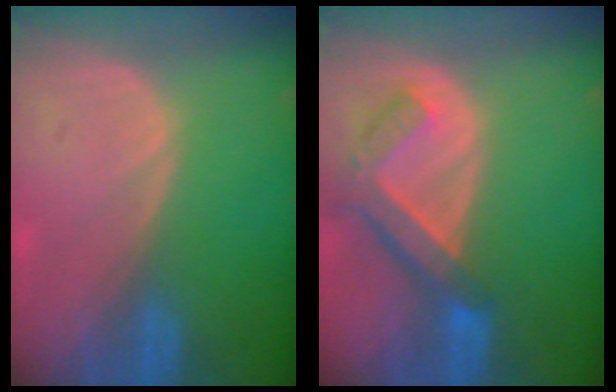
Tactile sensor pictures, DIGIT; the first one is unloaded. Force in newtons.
{"total": 7.3, "press": 6.4, "slide": 3.6}